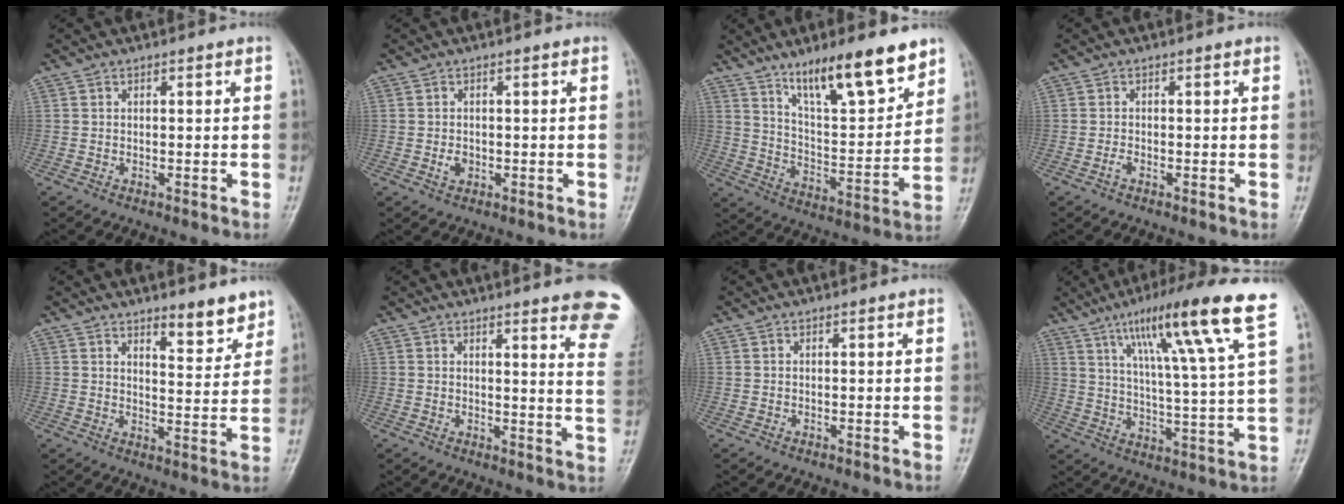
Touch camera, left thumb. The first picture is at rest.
{"total": 1.6, "force": [-0.4, 1.3, 1.0], "torque": [-0.012, 0.002, -0.006]}
{"total": 16.7, "force": [11.6, 4.2, 11.2], "torque": [-0.152, -0.070, 0.201]}
{"total": 0.8, "force": [-0.5, 0.3, 0.6], "torque": [-0.014, 0.002, -0.012]}
{"total": 6.7, "force": [5.2, 2.0, 3.7], "torque": [-0.033, -0.042, 0.074]}
{"total": 13.1, "force": [9.7, 1.5, 8.7], "torque": [-0.075, -0.060, 0.094]}
{"total": 0.0}
{"total": 18.7, "force": [10.7, 1.1, 15.4], "torque": [-0.233, -0.038, 0.162]}